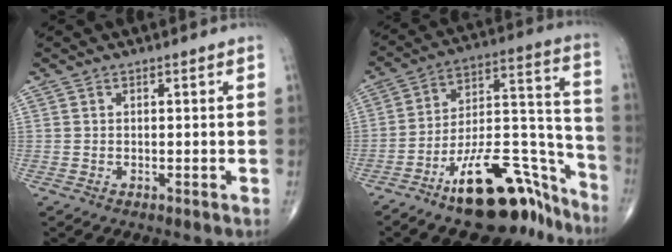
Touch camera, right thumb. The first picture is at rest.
{"total": 20.9, "force": [-14.8, 7.7, 12.5], "torque": [-0.146, 0.127, -0.241]}